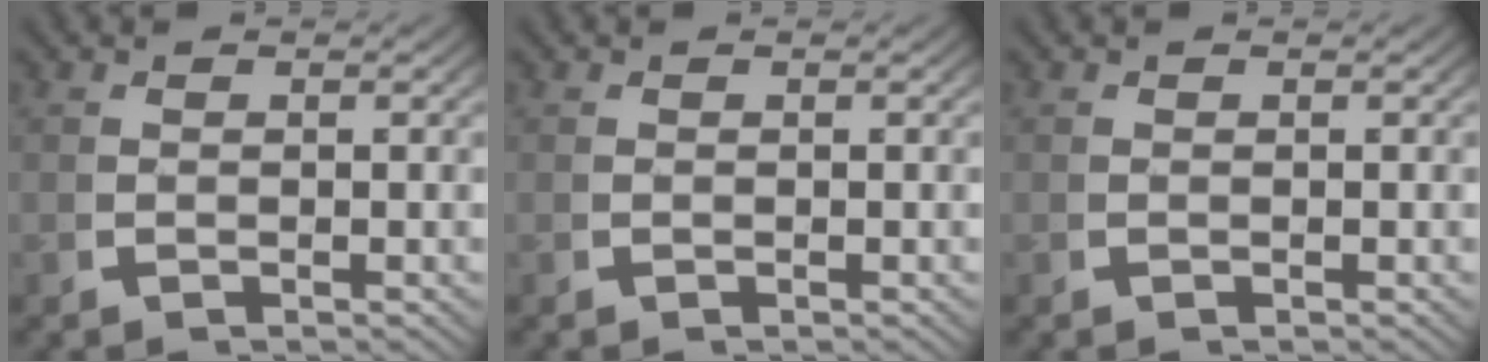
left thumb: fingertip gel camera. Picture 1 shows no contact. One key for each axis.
{"total": 0.0}
{"total": 0.0}